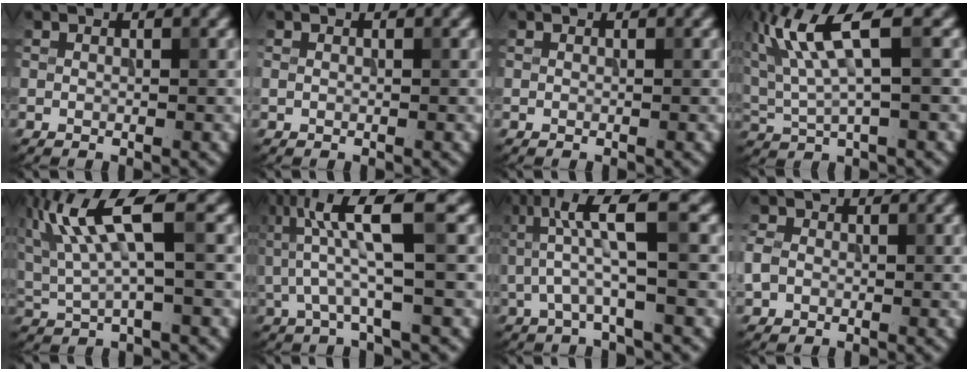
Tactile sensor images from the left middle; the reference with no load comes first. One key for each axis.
{"total": 0.0}
{"total": 0.0}
{"total": 7.6, "fx": 2.7, "fy": 1.9, "fz": 6.8, "tx": -0.153, "ty": 0.012, "tz": 0.056}
{"total": 7.7, "fx": 2.5, "fy": 1.8, "fz": 7.0, "tx": -0.157, "ty": 0.011, "tz": 0.053}
{"total": 6.8, "fx": 1.6, "fy": 1.2, "fz": 6.5, "tx": -0.127, "ty": 0.007, "tz": 0.029}
{"total": 5.7, "fx": 1.3, "fy": 0.8, "fz": 5.5, "tx": -0.118, "ty": 0.008, "tz": 0.025}
{"total": 1.6, "fx": -0.4, "fy": 1.4, "fz": 0.7, "tx": -0.020, "ty": 0.000, "tz": -0.011}